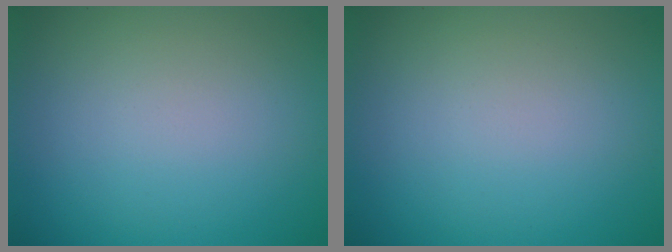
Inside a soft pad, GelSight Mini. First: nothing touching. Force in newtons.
{"total": 0.0}